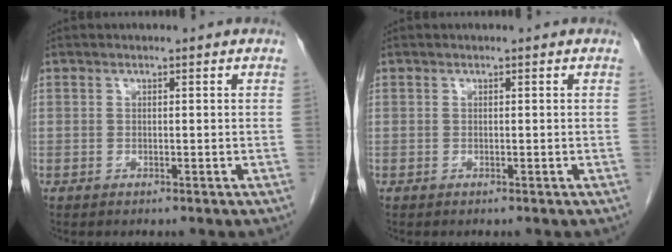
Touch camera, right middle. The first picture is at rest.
{"total": 0.0}